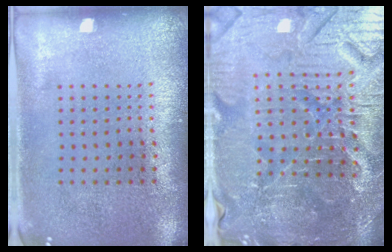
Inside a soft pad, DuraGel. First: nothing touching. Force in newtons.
{"total": 5.3, "press": 5.1, "slide": 1.4}